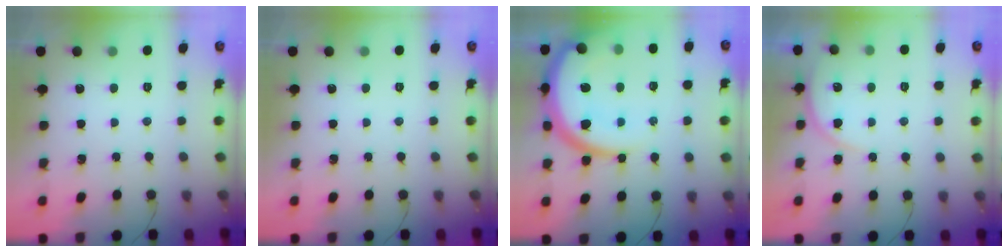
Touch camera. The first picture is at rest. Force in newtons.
{"total": 0.0}
{"total": 17.8, "press": 17.7, "slide": 2.0}
{"total": 5.6, "press": 5.6, "slide": 0.4}